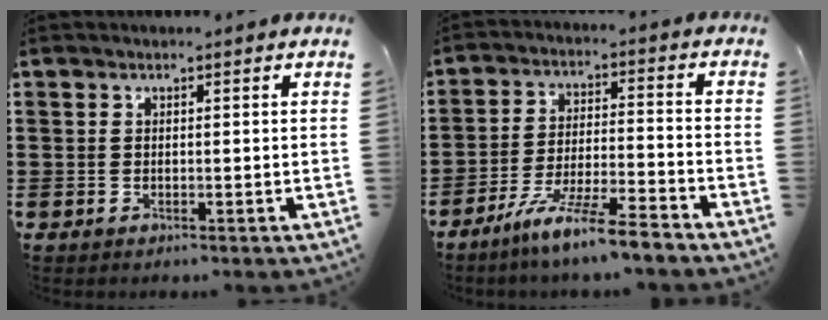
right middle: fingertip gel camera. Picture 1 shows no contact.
{"total": 8.5, "force": [-7.3, -0.4, 4.4], "torque": [-0.093, -0.008, -0.143]}